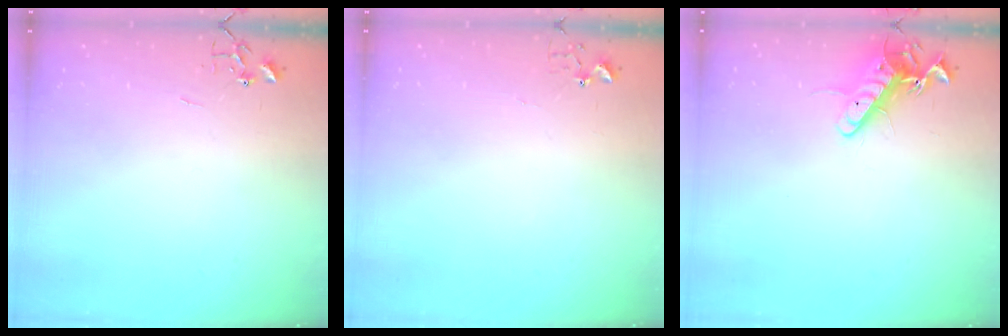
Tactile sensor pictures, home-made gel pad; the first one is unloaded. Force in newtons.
{"total": 2.9, "press": 2.9, "slide": 0.4}
{"total": 12.1, "press": 12.1, "slide": 0.9}